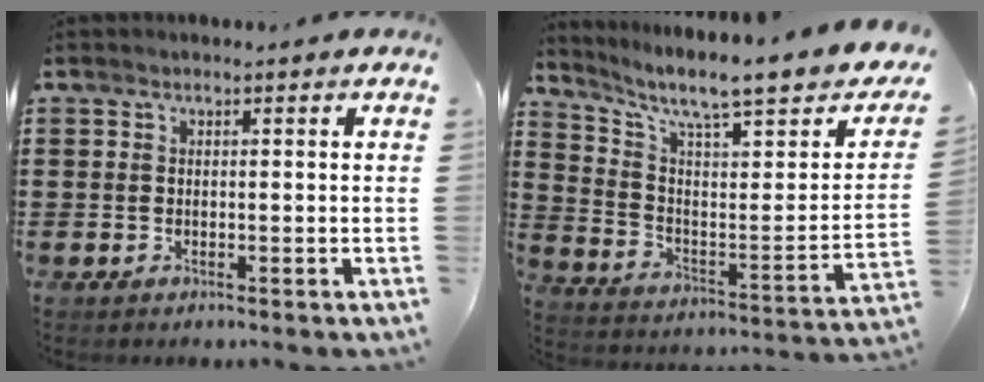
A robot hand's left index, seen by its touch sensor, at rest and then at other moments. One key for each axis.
{"total": 8.1, "fx": 6.1, "fy": 1.3, "fz": 5.3, "tx": -0.112, "ty": -0.050, "tz": 0.094}